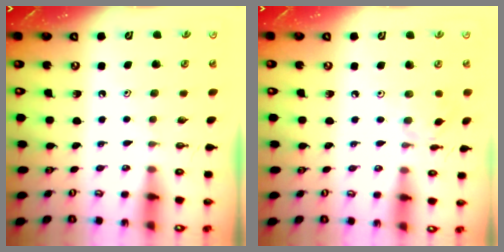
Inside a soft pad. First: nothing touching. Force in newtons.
{"total": 2.9, "press": 2.9, "slide": 0.2}